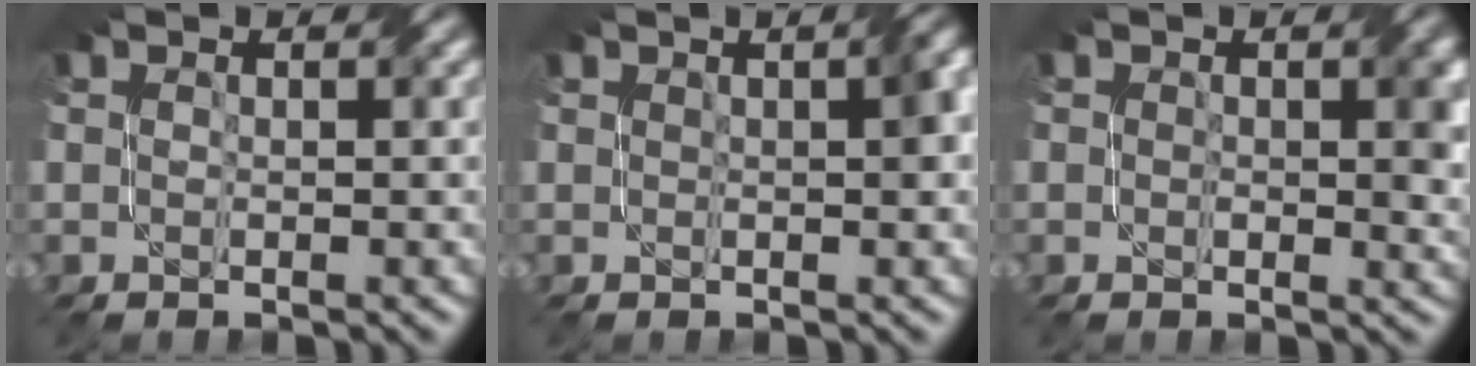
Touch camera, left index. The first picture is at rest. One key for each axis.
{"total": 2.6, "fx": 0.6, "fy": 0.6, "fz": 2.5, "tx": -0.031, "ty": 0.011, "tz": 0.009}
{"total": 2.8, "fx": 0.2, "fy": 1.5, "fz": 2.4, "tx": -0.030, "ty": -0.003, "tz": 0.004}